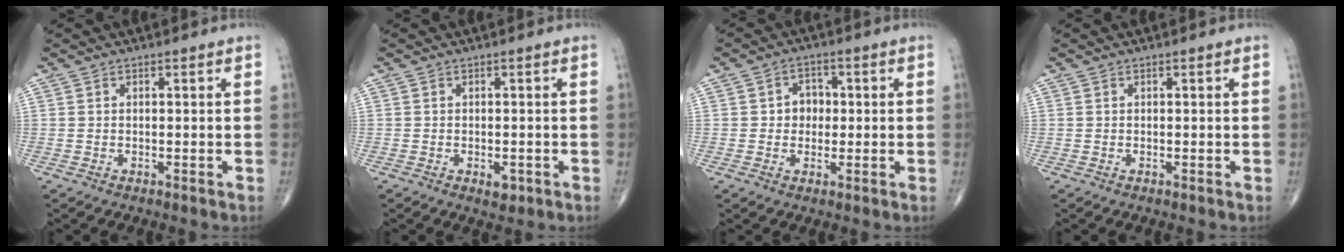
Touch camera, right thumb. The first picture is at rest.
{"total": 2.0, "force": [-0.8, 1.2, 1.5], "torque": [-0.012, 0.001, -0.008]}
{"total": 4.3, "force": [0.2, 3.6, 2.2], "torque": [-0.006, 0.007, -0.003]}
{"total": 0.0}